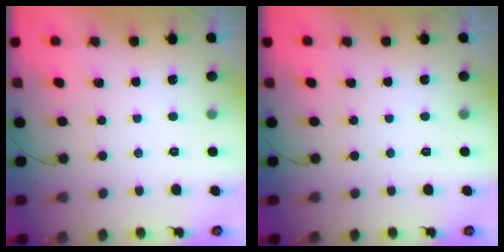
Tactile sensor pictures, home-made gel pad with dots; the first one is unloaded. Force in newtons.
{"total": 0.0}